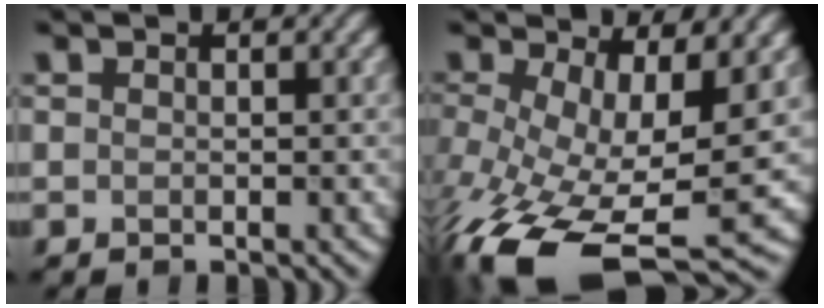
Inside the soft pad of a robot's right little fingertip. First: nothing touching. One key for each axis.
{"total": 13.3, "fx": -3.9, "fy": 5.9, "fz": 11.2, "tx": -0.219, "ty": -0.036, "tz": -0.061}